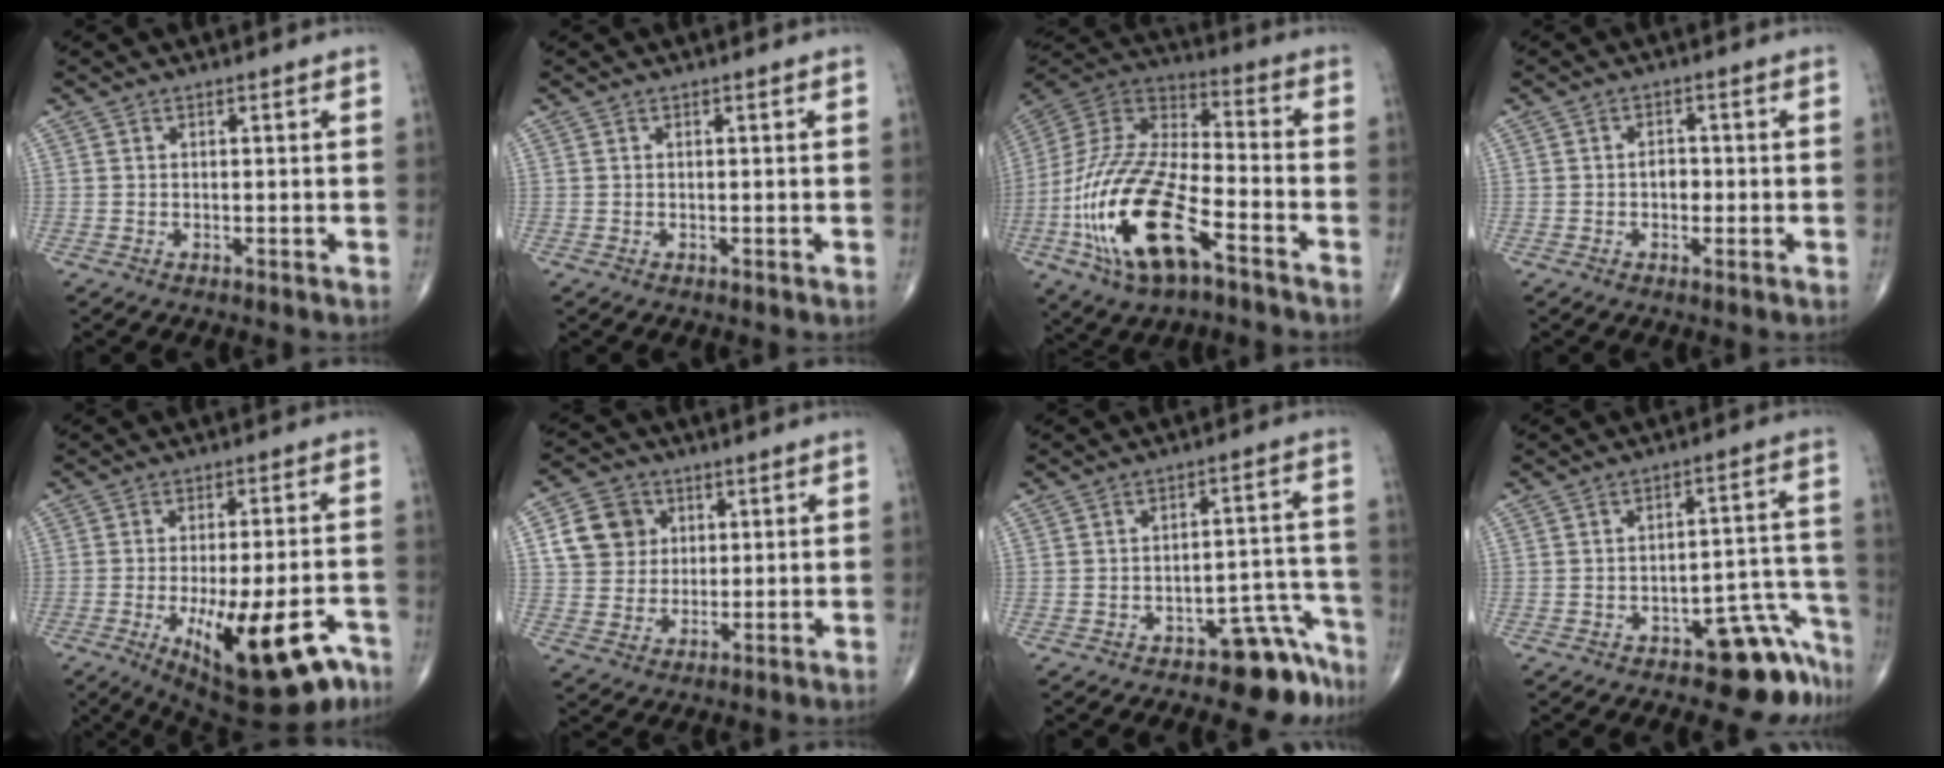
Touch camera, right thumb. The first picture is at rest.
{"total": 0.0}
{"total": 23.9, "force": [-10.1, 10.0, 19.2], "torque": [-0.425, 0.031, -0.185]}
{"total": 1.2, "force": [-0.4, 0.7, 0.9], "torque": [-0.012, 0.001, -0.007]}
{"total": 19.7, "force": [-9.5, 7.1, 15.7], "torque": [-0.186, 0.023, -0.125]}
{"total": 9.3, "force": [2.7, 8.1, 3.6], "torque": [-0.042, -0.003, 0.048]}
{"total": 7.8, "force": [-6.2, 3.4, 3.3], "torque": [-0.002, 0.086, -0.086]}
{"total": 10.2, "force": [-7.5, 4.3, 5.5], "torque": [-0.016, 0.090, -0.100]}